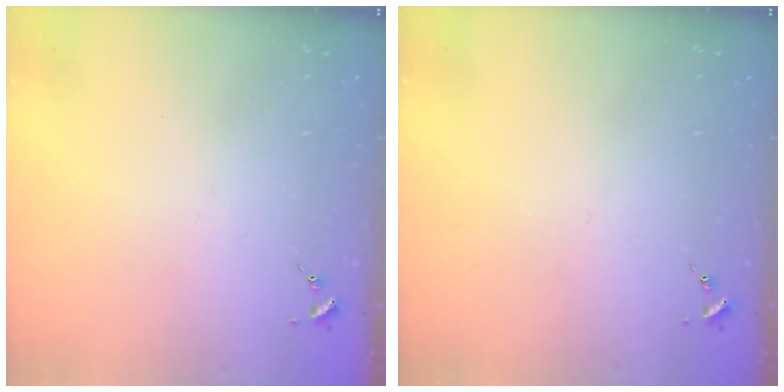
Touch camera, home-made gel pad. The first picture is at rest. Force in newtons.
{"total": 0.0}